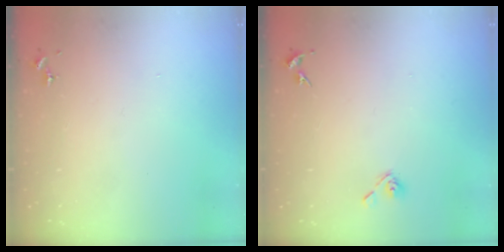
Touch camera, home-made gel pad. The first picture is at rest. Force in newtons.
{"total": 5.3, "press": 4.9, "slide": 2.0}